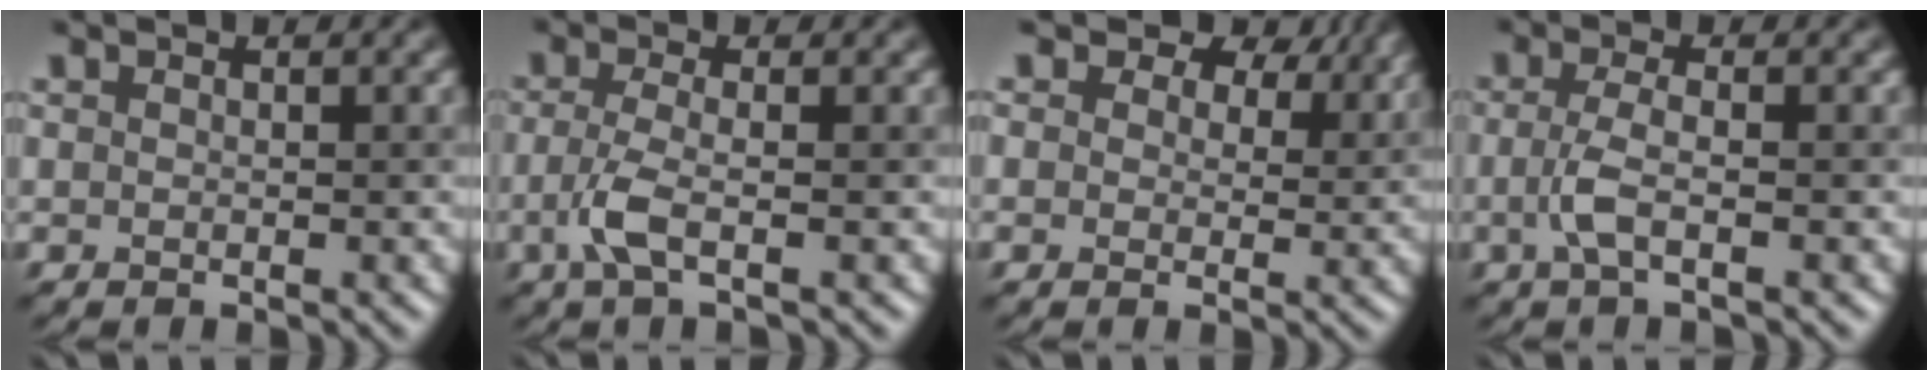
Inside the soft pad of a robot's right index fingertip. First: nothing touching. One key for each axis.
{"total": 2.9, "fx": -0.9, "fy": 0.7, "fz": 2.7, "tx": -0.065, "ty": -0.002, "tz": -0.025}
{"total": 7.1, "fx": 4.7, "fy": 4.0, "fz": 3.6, "tx": -0.060, "ty": 0.005, "tz": 0.054}
{"total": 2.6, "fx": -0.6, "fy": 0.7, "fz": 2.4, "tx": -0.054, "ty": 0.000, "tz": -0.017}